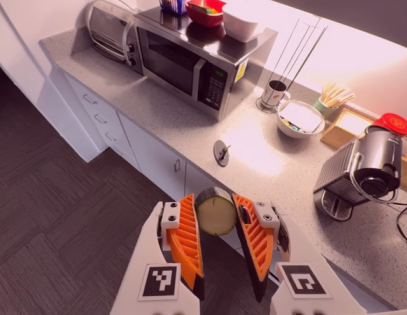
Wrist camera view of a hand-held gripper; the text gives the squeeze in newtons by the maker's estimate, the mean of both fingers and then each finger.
{"total": 9.2, "left": 9.0, "right": 9.3}